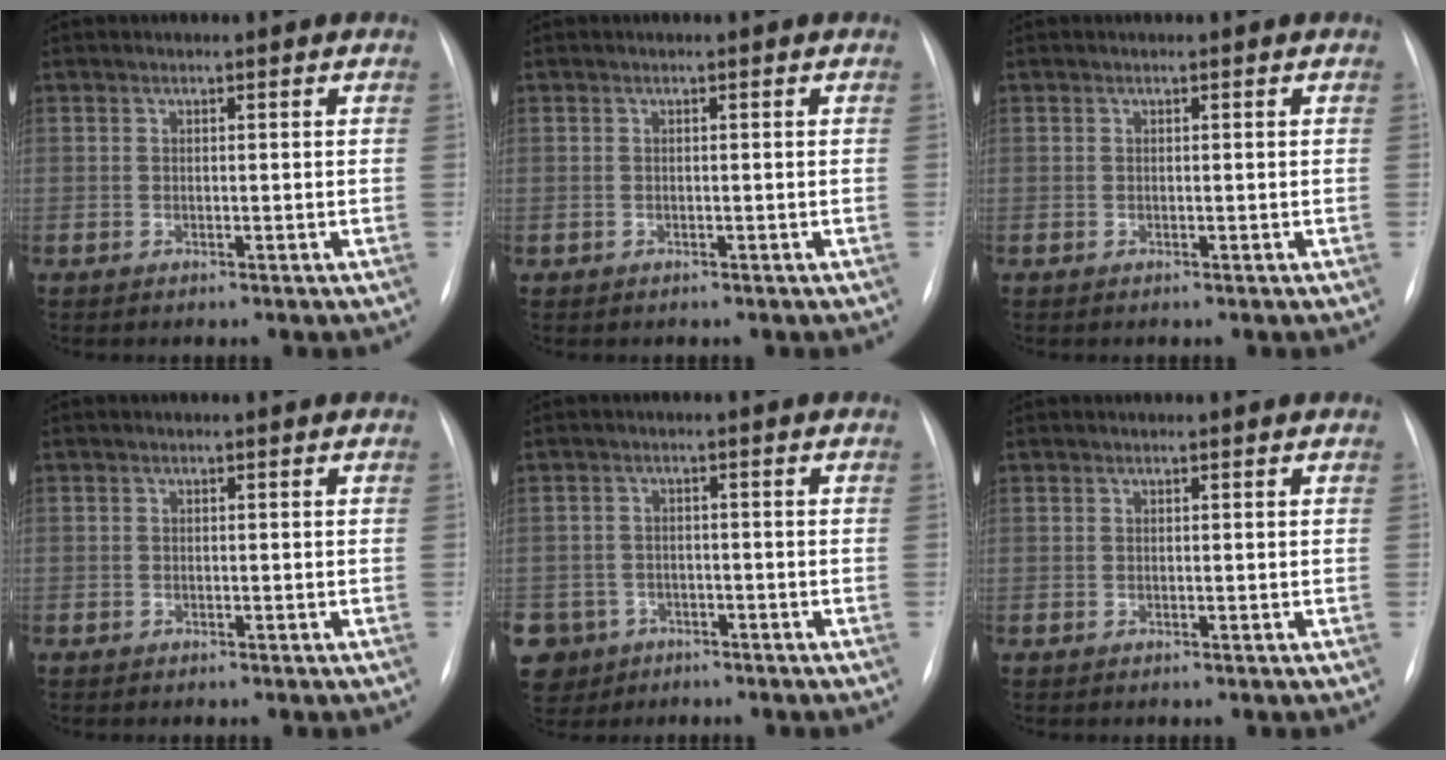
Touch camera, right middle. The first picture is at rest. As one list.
[{"total": 0.0}, {"total": 0.0}, {"total": 0.7, "force": [-0.4, 0.5, 0.0], "torque": [-0.007, 0.005, -0.009]}, {"total": 10.6, "force": [-5.5, 8.8, 2.2], "torque": [-0.087, 0.001, -0.083]}, {"total": 0.0}]